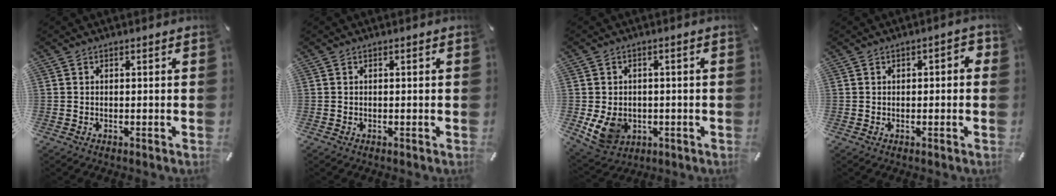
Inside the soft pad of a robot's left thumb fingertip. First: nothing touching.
{"total": 0.0}
{"total": 8.4, "force": [-1.5, 7.1, 4.3], "torque": [-0.097, 0.007, -0.027]}
{"total": 2.1, "force": [-0.5, 1.3, 1.5], "torque": [-0.017, 0.005, -0.013]}